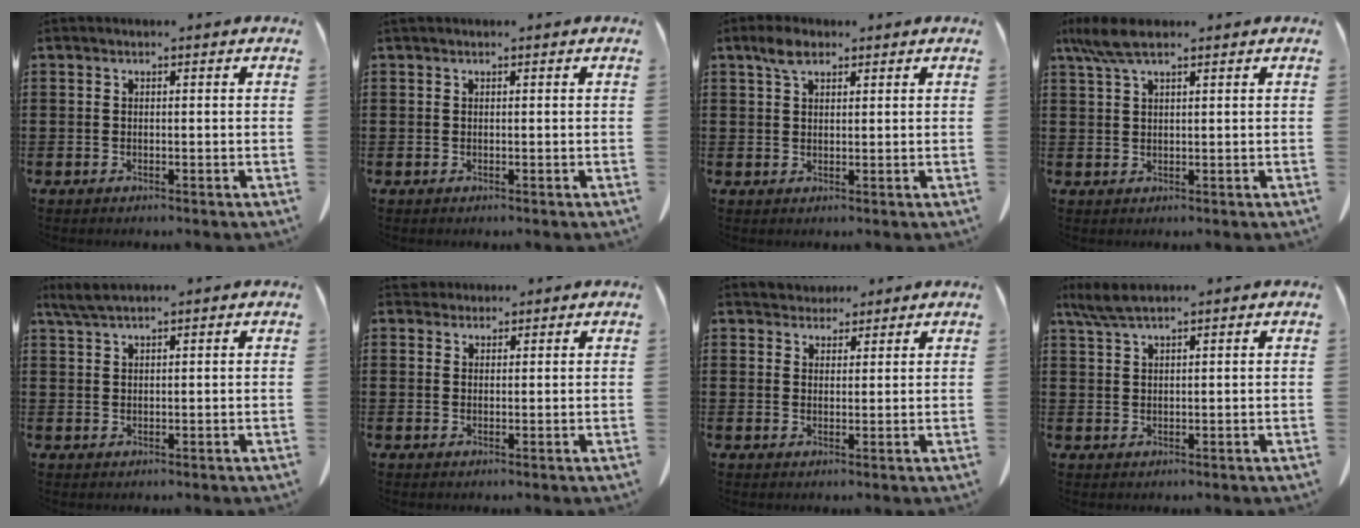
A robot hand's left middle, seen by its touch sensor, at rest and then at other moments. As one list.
[{"total": 0.0}, {"total": 3.4, "force": [2.2, 1.6, 2.1], "torque": [-0.047, 0.006, 0.039]}, {"total": 4.8, "force": [3.0, 1.2, 3.6], "torque": [-0.082, -0.002, 0.054]}, {"total": 2.6, "force": [2.0, 0.2, 1.6], "torque": [-0.035, 0.000, 0.038]}, {"total": 1.8, "force": [1.7, 0.8, 0.0], "torque": [-0.006, 0.003, 0.034]}, {"total": 2.6, "force": [2.4, 0.9, -0.1], "torque": [0.003, -0.004, 0.046]}, {"total": 3.2, "force": [2.4, 0.3, 2.1], "torque": [-0.046, 0.001, 0.045]}]